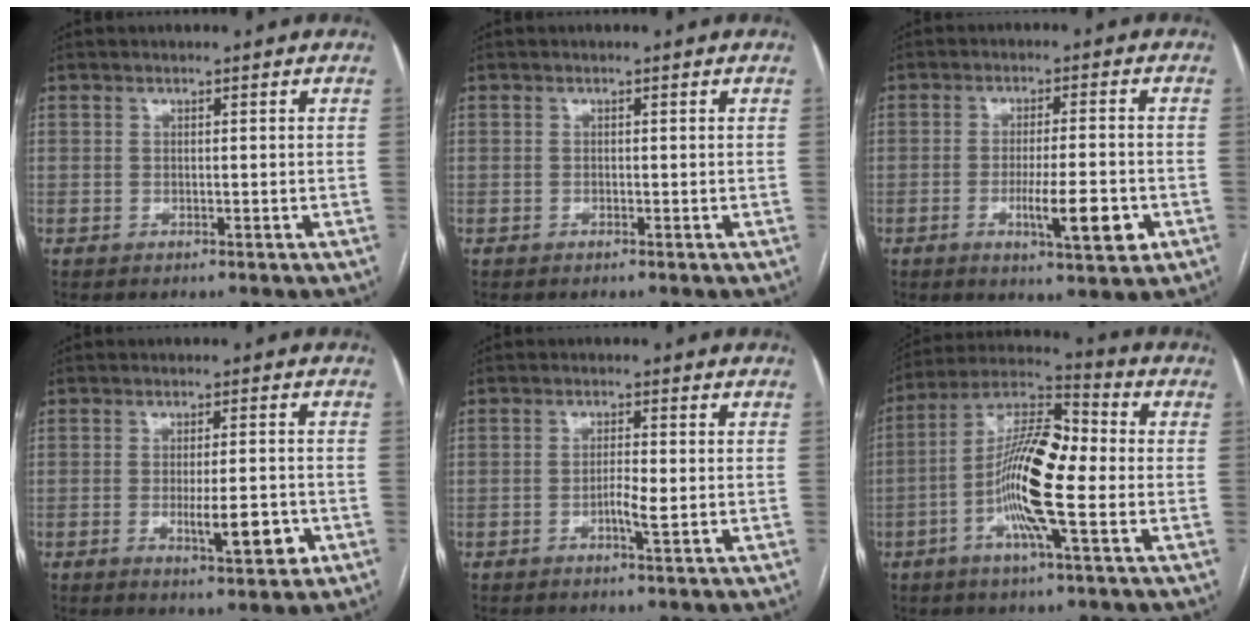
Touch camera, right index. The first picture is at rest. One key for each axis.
{"total": 0.0}
{"total": 7.6, "fx": -2.6, "fy": 1.0, "fz": 7.1, "tx": -0.117, "ty": -0.011, "tz": -0.038}
{"total": 6.6, "fx": -2.2, "fy": 1.2, "fz": 6.1, "tx": -0.100, "ty": -0.008, "tz": -0.027}
{"total": 2.9, "fx": -0.8, "fy": 0.1, "fz": 2.8, "tx": -0.054, "ty": -0.002, "tz": -0.014}
{"total": 14.8, "fx": -2.7, "fy": 2.4, "fz": 14.3, "tx": -0.270, "ty": 0.013, "tz": -0.056}